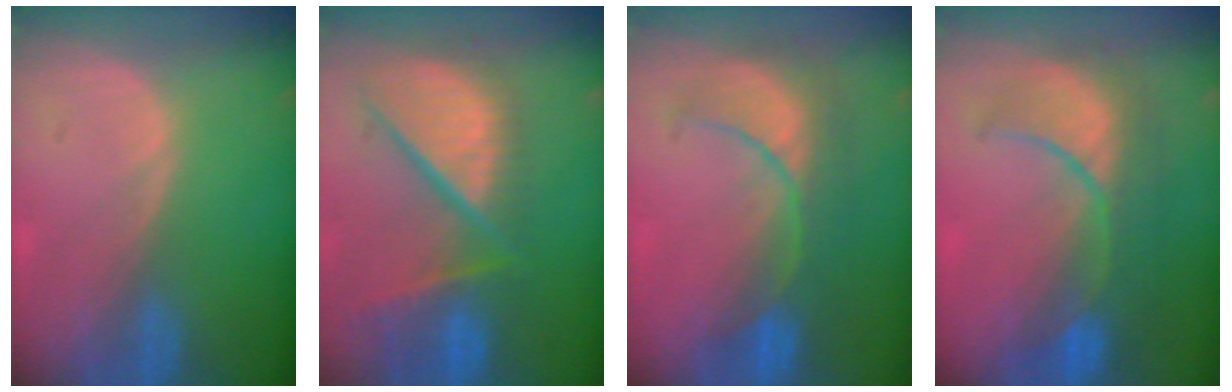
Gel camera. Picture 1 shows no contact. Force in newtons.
{"total": 12.4, "press": 10.2, "slide": 7.0}
{"total": 8.3, "press": 8.2, "slide": 1.1}
{"total": 10.0, "press": 9.1, "slide": 4.2}